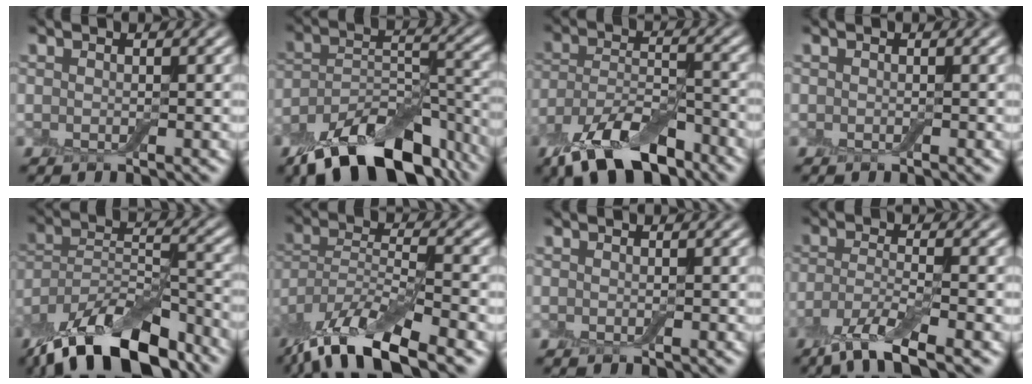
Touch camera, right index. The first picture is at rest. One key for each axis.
{"total": 13.4, "fx": -9.5, "fy": 6.2, "fz": 7.2, "tx": -0.133, "ty": 0.003, "tz": -0.162}
{"total": 9.6, "fx": -6.7, "fy": 3.8, "fz": 5.6, "tx": -0.100, "ty": -0.006, "tz": -0.131}
{"total": 0.0}
{"total": 13.2, "fx": -10.0, "fy": 5.0, "fz": 7.0, "tx": -0.132, "ty": 0.011, "tz": -0.176}
{"total": 10.7, "fx": -7.6, "fy": 2.9, "fz": 6.9, "tx": -0.119, "ty": 0.003, "tz": -0.149}
{"total": 0.0}
{"total": 5.0, "fx": -3.3, "fy": 1.1, "fz": 3.7, "tx": -0.073, "ty": -0.010, "tz": -0.071}